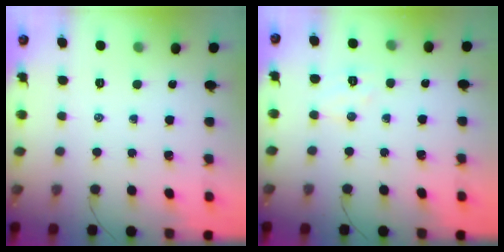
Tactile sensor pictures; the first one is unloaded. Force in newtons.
{"total": 6.0, "press": 5.9, "slide": 1.1}